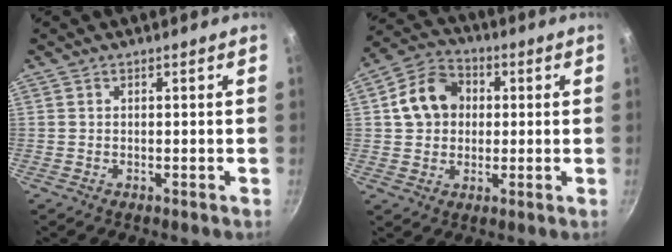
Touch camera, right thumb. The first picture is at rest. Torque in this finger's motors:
{"motor_torque": [-0.23, 0.31, -0.02, 0.04, 0.05]}